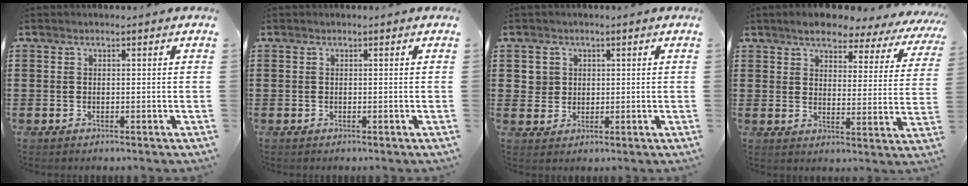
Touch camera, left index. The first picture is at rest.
{"total": 0.0}
{"total": 3.0, "force": [1.0, 2.8, 0.1], "torque": [-0.017, 0.012, 0.017]}
{"total": 5.5, "force": [5.0, 1.3, 1.9], "torque": [-0.054, -0.026, 0.081]}